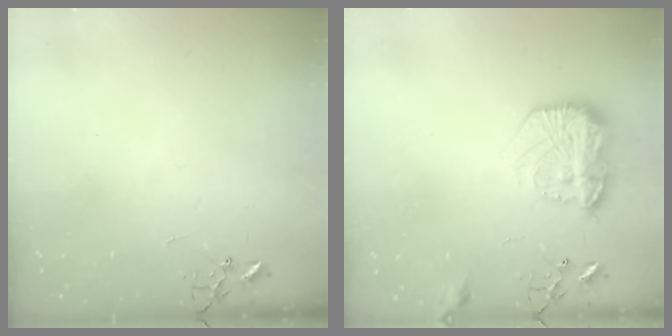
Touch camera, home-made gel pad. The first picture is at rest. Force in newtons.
{"total": 15.3, "press": 15.2, "slide": 1.0}